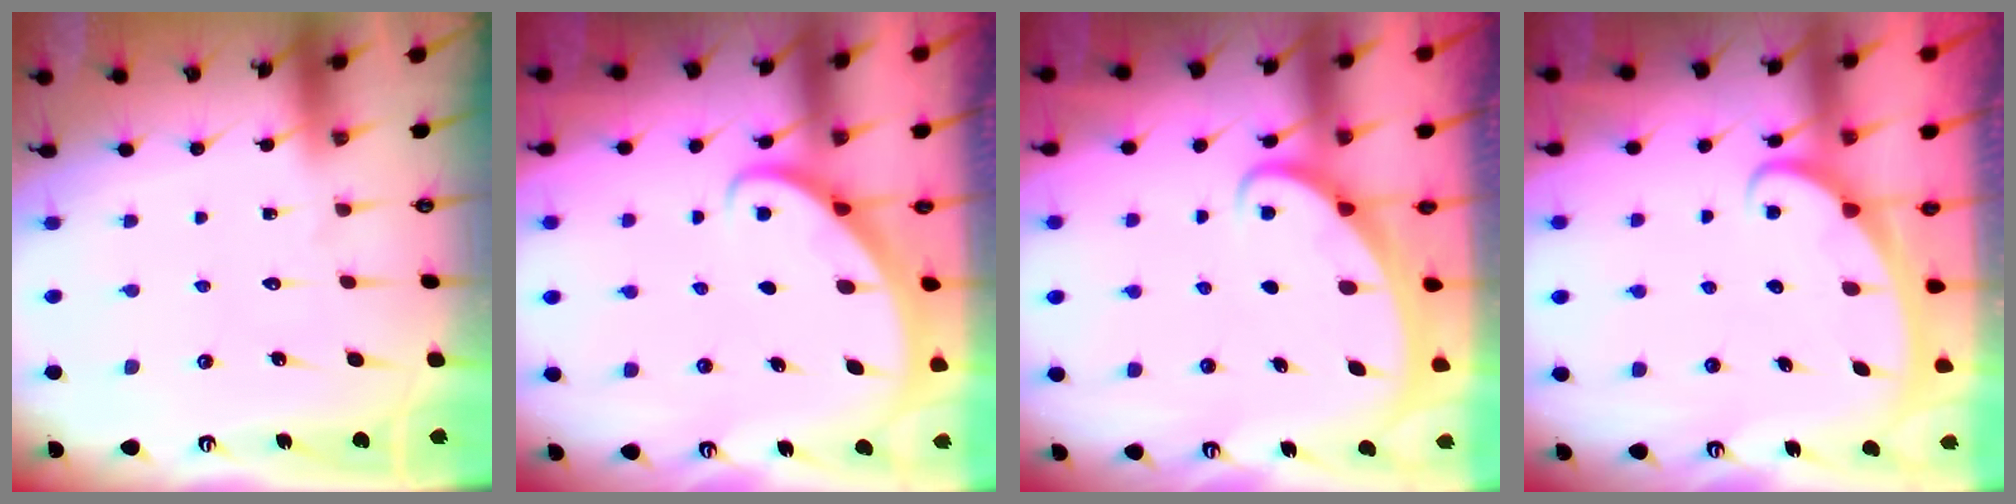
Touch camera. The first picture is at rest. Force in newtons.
{"total": 2.7, "press": 2.7, "slide": 0.2}
{"total": 1.9, "press": 1.9, "slide": 0.2}
{"total": 2.5, "press": 2.5, "slide": 0.3}